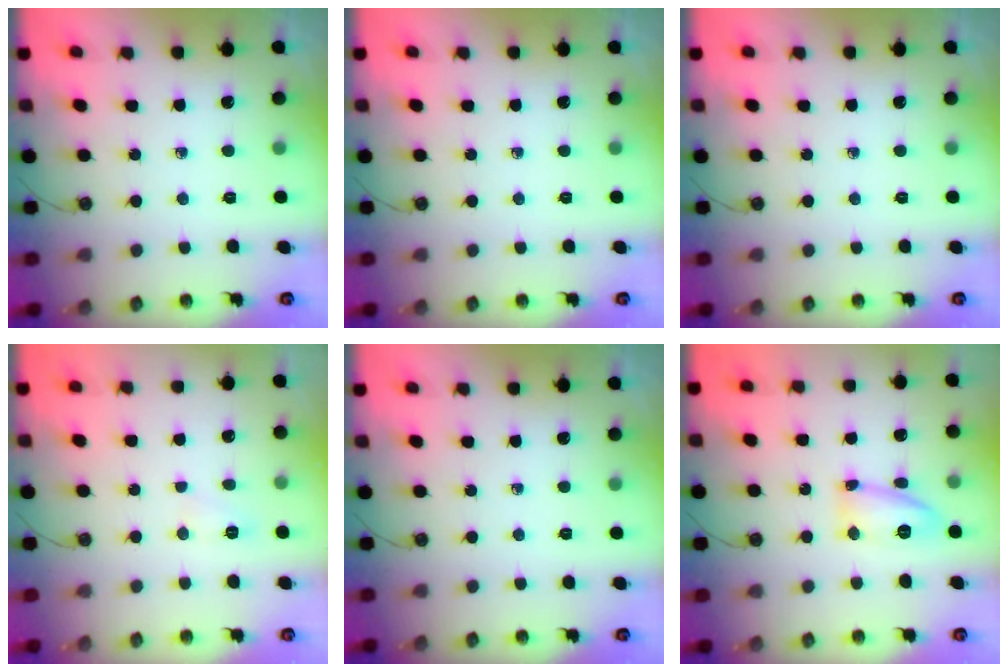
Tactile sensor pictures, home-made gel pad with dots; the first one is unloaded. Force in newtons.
{"total": 0.0}
{"total": 0.0}
{"total": 6.9, "press": 6.9, "slide": 0.6}
{"total": 0.0}
{"total": 10.6, "press": 10.4, "slide": 2.2}